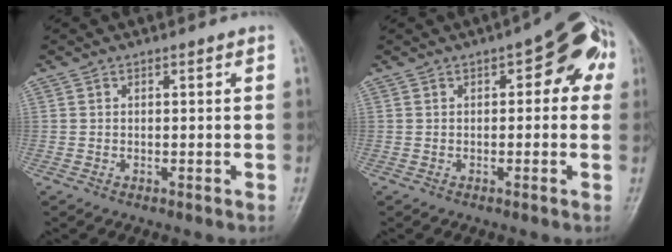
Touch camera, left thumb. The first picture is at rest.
{"total": 8.9, "force": [2.4, 4.2, 7.4], "torque": [-0.054, 0.021, 0.015]}